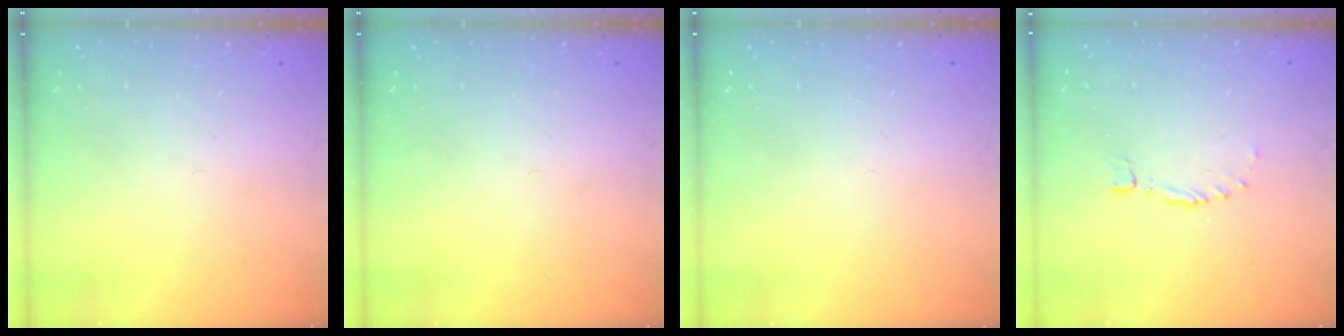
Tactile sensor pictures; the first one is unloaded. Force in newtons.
{"total": 0.0}
{"total": 0.0}
{"total": 0.0}